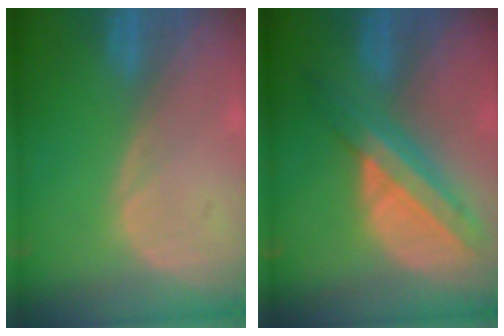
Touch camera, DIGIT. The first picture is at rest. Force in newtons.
{"total": 8.3, "press": 7.1, "slide": 4.4}